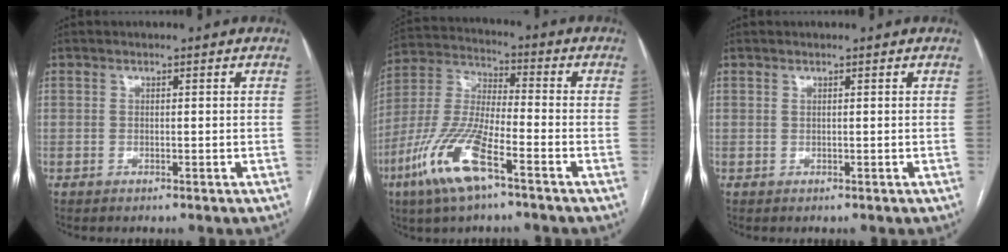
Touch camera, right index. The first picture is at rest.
{"total": 13.6, "force": [-7.2, 2.7, 11.2], "torque": [-0.245, -0.019, -0.142]}
{"total": 0.0}